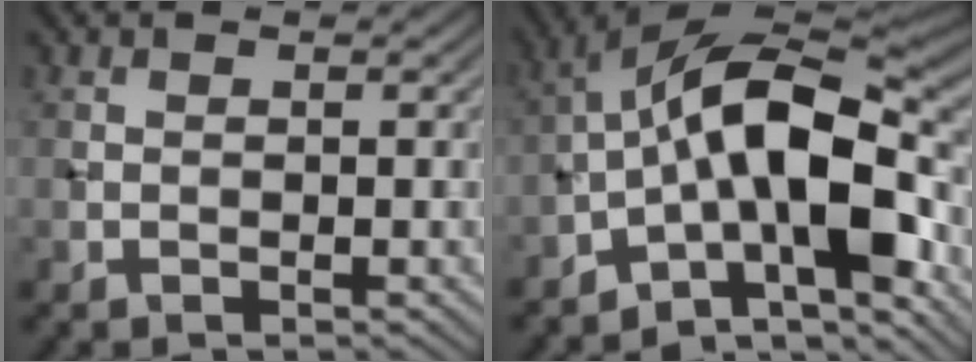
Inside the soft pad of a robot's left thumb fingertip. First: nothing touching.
{"total": 14.9, "force": [-4.4, 6.1, 12.9], "torque": [-0.189, 0.018, -0.090]}